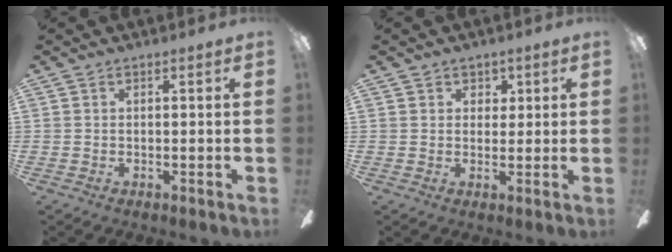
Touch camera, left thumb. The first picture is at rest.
{"total": 2.8, "force": [1.6, 2.3, 0.3], "torque": [0.003, 0.002, 0.025]}